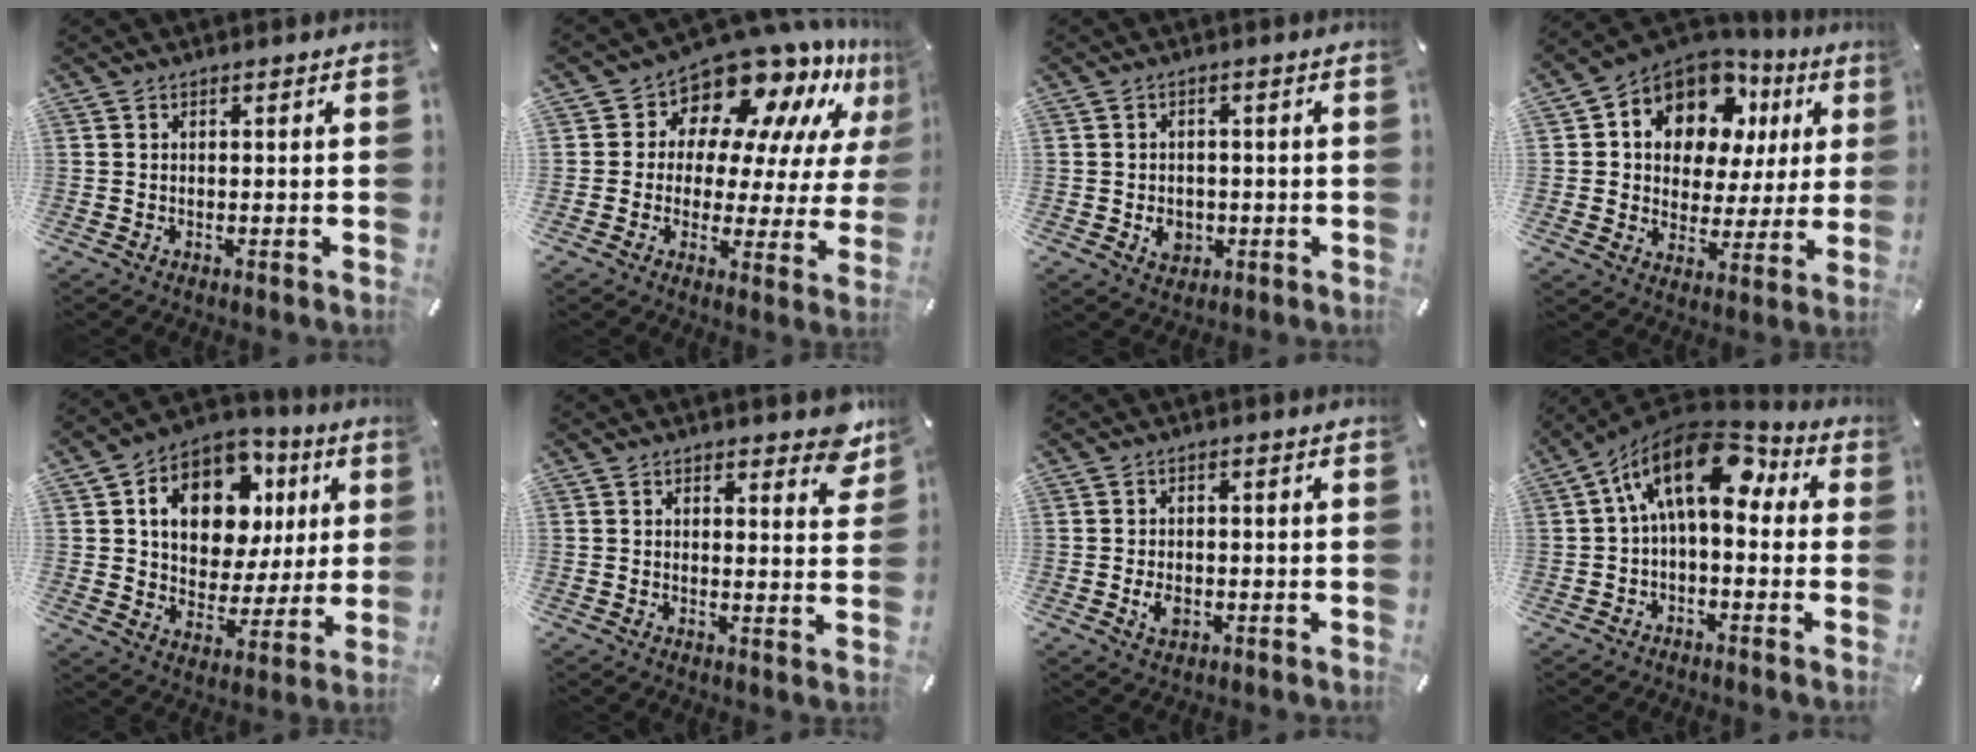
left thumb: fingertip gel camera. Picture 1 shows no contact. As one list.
[{"total": 13.0, "force": [10.8, 6.3, 3.7], "torque": [-0.064, -0.106, 0.179]}, {"total": 4.5, "force": [-1.2, 3.9, 1.8], "torque": [-0.020, -0.002, -0.021]}, {"total": 12.1, "force": [6.6, 9.1, 4.5], "torque": [-0.096, -0.043, 0.124]}, {"total": 15.2, "force": [6.0, 11.0, 8.6], "torque": [-0.146, -0.017, 0.113]}, {"total": 5.5, "force": [4.1, 2.6, 2.6], "torque": [-0.022, -0.024, 0.069]}, {"total": 3.1, "force": [-0.8, 2.3, 1.9], "torque": [-0.041, 0.001, -0.014]}, {"total": 16.1, "force": [4.2, 8.7, 12.9], "torque": [-0.225, -0.017, 0.064]}]